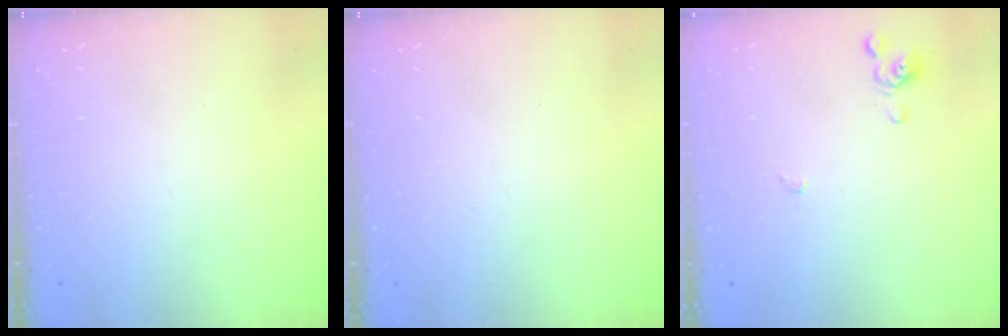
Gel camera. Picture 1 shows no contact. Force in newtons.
{"total": 0.0}
{"total": 0.0}